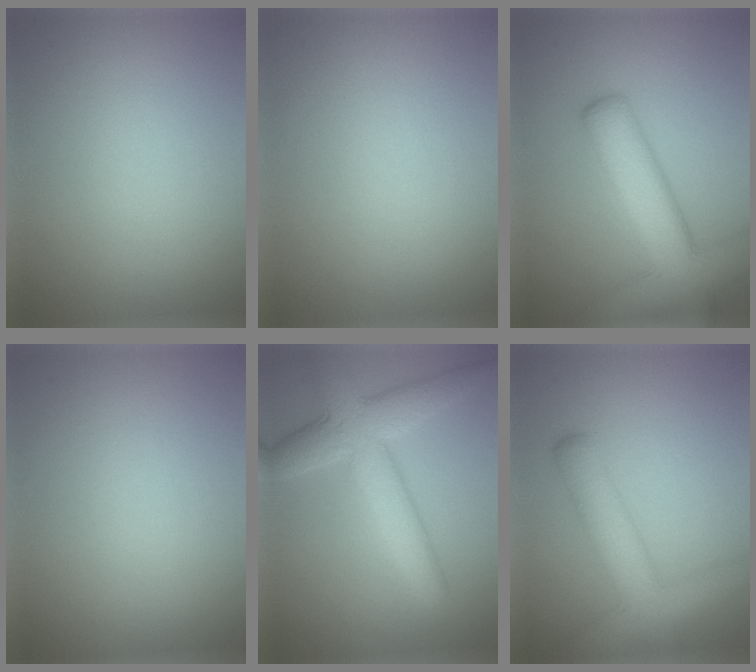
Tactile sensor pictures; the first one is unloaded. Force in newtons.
{"total": 0.0}
{"total": 8.9, "press": 8.9, "slide": 0.7}
{"total": 0.0}
{"total": 6.5, "press": 6.5, "slide": 0.2}
{"total": 6.1, "press": 6.1, "slide": 0.4}